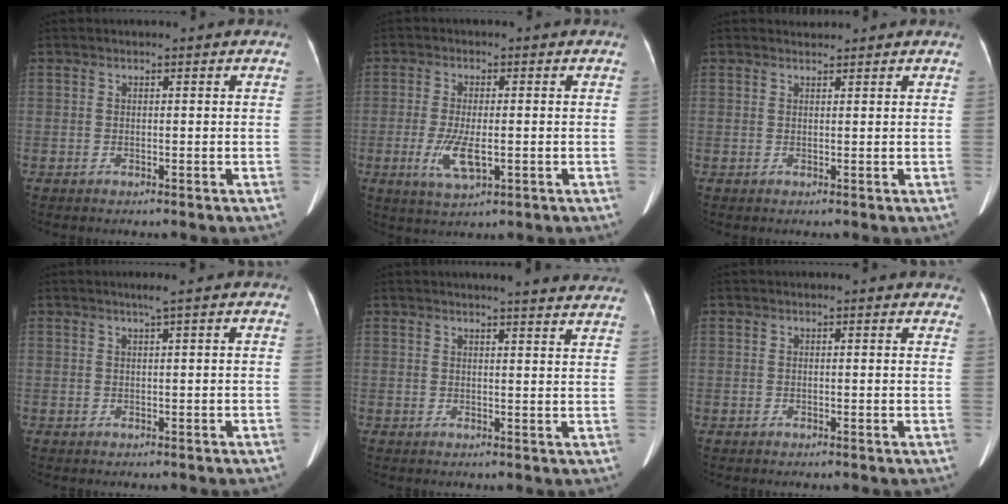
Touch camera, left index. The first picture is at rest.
{"total": 5.8, "force": [-1.4, 1.8, 5.4], "torque": [-0.114, -0.011, -0.021]}
{"total": 0.9, "force": [0.9, 0.0, -0.3], "torque": [-0.008, 0.004, 0.017]}
{"total": 1.1, "force": [0.6, -0.4, 0.9], "torque": [-0.022, -0.003, 0.017]}
{"total": 12.7, "force": [11.9, 0.5, 4.2], "torque": [-0.039, -0.027, 0.116]}
{"total": 4.9, "force": [4.5, 1.4, 1.1], "torque": [0.000, -0.002, 0.028]}